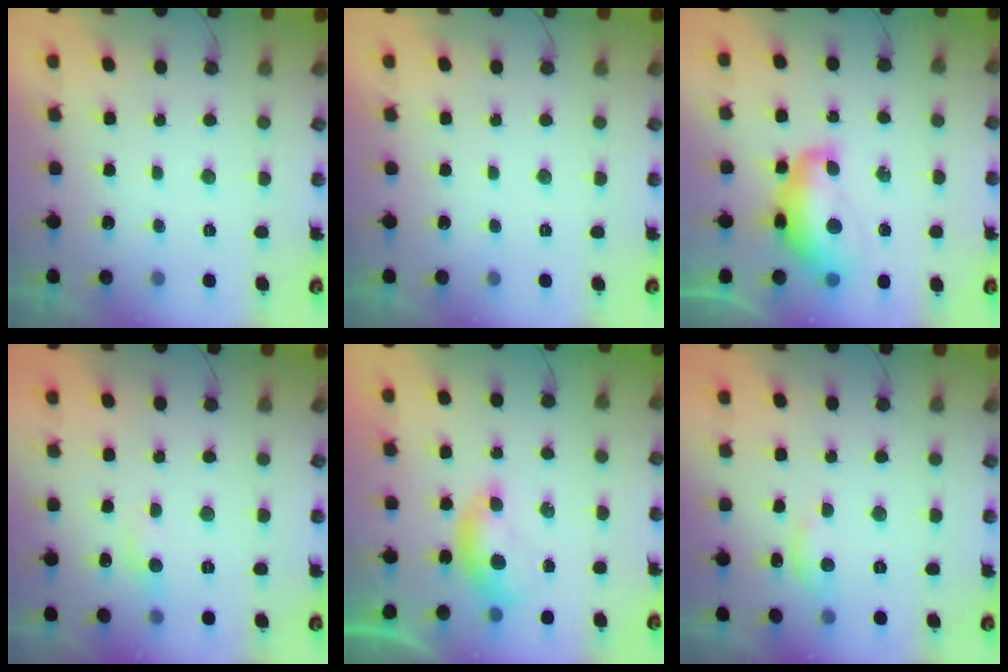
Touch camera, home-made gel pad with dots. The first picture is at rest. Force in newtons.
{"total": 0.0}
{"total": 12.9, "press": 12.8, "slide": 1.1}
{"total": 4.9, "press": 4.9, "slide": 0.6}
{"total": 5.9, "press": 5.8, "slide": 0.8}
{"total": 4.9, "press": 4.9, "slide": 0.6}